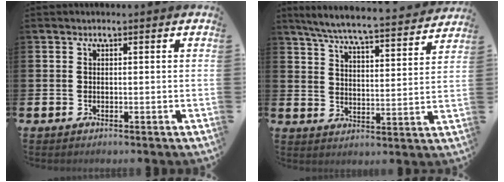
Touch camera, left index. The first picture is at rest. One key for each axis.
{"total": 6.7, "fx": 6.3, "fy": 0.2, "fz": 2.4, "tx": -0.068, "ty": -0.049, "tz": 0.106}